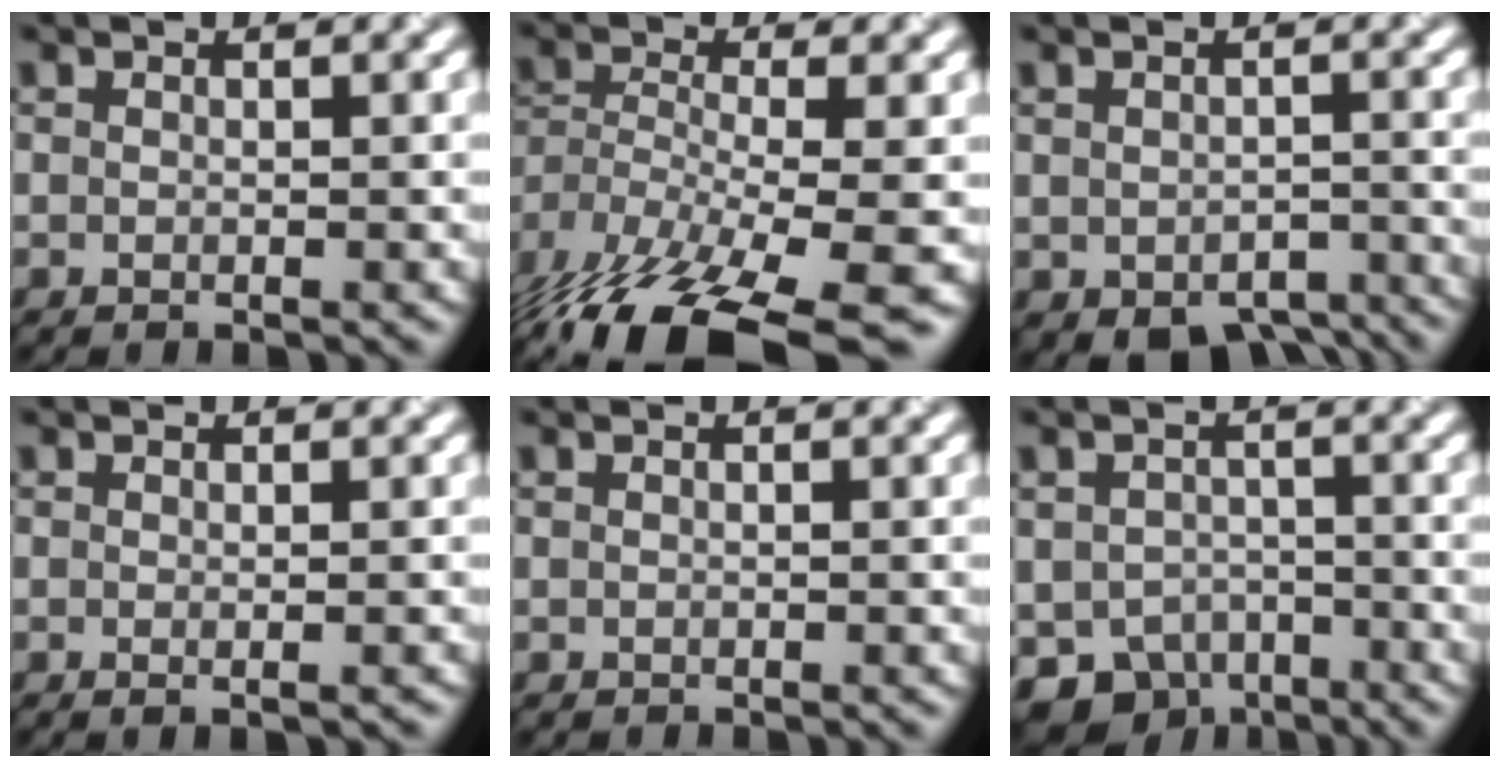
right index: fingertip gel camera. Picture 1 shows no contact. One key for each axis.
{"total": 14.4, "fx": -9.3, "fy": 4.7, "fz": 9.9, "tx": -0.220, "ty": -0.035, "tz": -0.138}
{"total": 4.2, "fx": -2.8, "fy": 2.2, "fz": 2.2, "tx": -0.026, "ty": -0.016, "tz": -0.035}
{"total": 1.0, "fx": -0.1, "fy": 0.2, "fz": 1.0, "tx": -0.012, "ty": -0.003, "tz": -0.003}
{"total": 0.0}
{"total": 5.7, "fx": -3.4, "fy": 3.9, "fz": 2.3, "tx": -0.035, "ty": -0.018, "tz": -0.056}